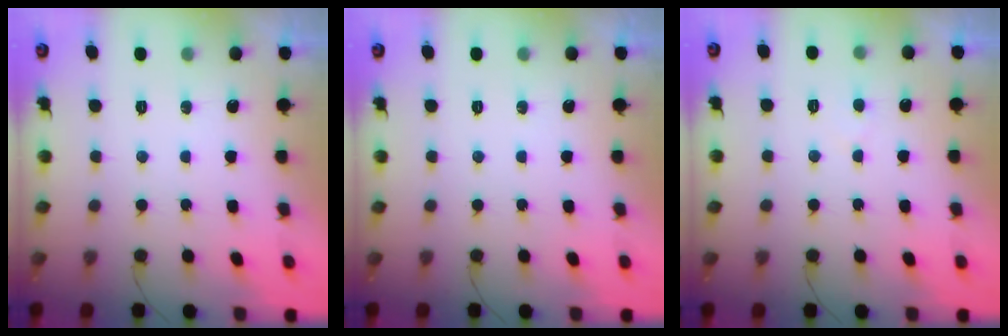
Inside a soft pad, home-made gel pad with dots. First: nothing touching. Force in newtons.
{"total": 0.0}
{"total": 2.6, "press": 2.6, "slide": 0.2}